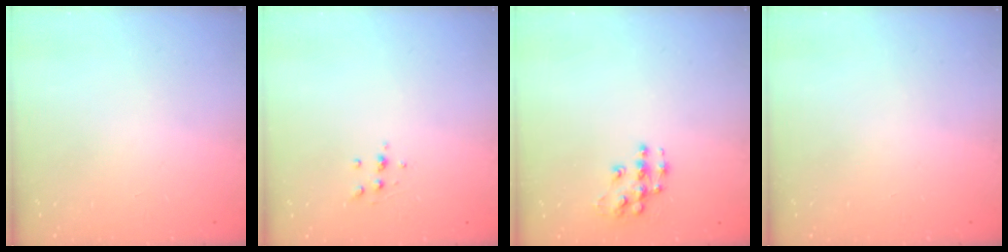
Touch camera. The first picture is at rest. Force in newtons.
{"total": 4.4, "press": 4.4, "slide": 0.7}
{"total": 9.2, "press": 9.2, "slide": 0.5}
{"total": 0.0}